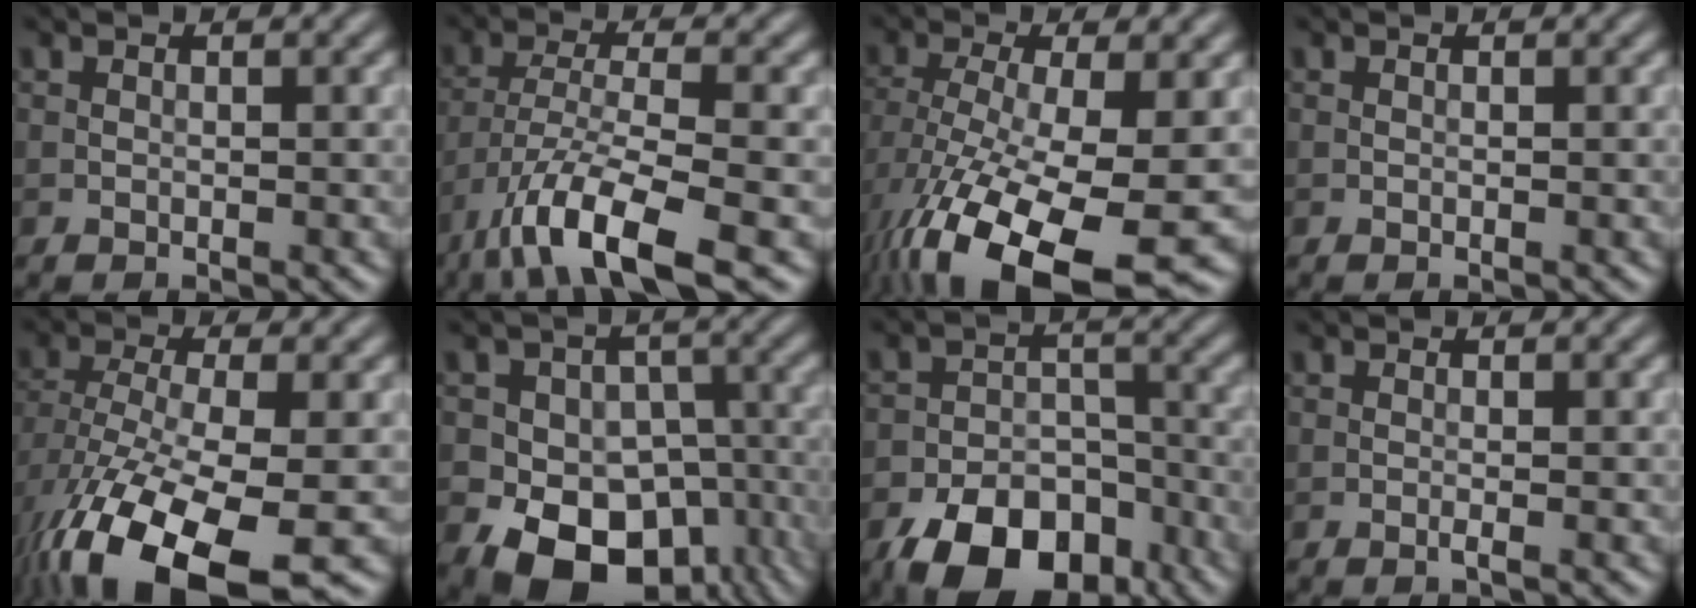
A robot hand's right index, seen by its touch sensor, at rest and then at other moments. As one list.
[{"total": 8.5, "force": [-5.3, 2.0, 6.3], "torque": [-0.108, -0.002, -0.101]}, {"total": 15.8, "force": [-7.9, 5.4, 12.6], "torque": [-0.250, -0.029, -0.121]}, {"total": 0.0}, {"total": 14.7, "force": [-7.9, 5.7, 11.0], "torque": [-0.232, -0.045, -0.127]}, {"total": 12.4, "force": [-5.7, 9.0, 6.3], "torque": [-0.075, -0.012, -0.099]}, {"total": 10.1, "force": [-6.5, 5.6, 5.4], "torque": [-0.089, -0.011, -0.106]}, {"total": 0.6, "force": [-0.2, 0.0, 0.6], "torque": [-0.012, -0.003, -0.006]}]